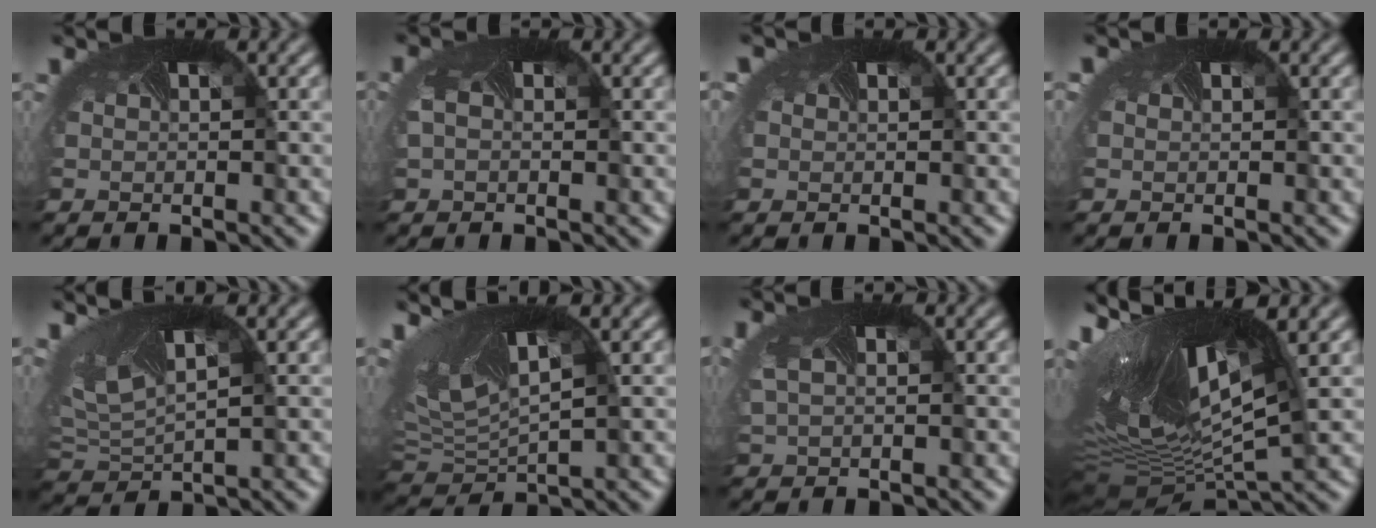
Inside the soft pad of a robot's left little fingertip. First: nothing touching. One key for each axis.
{"total": 1.4, "fx": -0.4, "fy": 1.2, "fz": 0.7, "tx": -0.035, "ty": -0.008, "tz": 0.007}
{"total": 1.2, "fx": 0.2, "fy": 1.0, "fz": 0.5, "tx": -0.013, "ty": 0.001, "tz": 0.002}
{"total": 0.8, "fx": 0.1, "fy": 0.7, "fz": 0.4, "tx": -0.009, "ty": 0.003, "tz": 0.000}
{"total": 5.0, "fx": 1.8, "fy": 2.7, "fz": 3.9, "tx": -0.091, "ty": 0.003, "tz": 0.046}
{"total": 7.7, "fx": 2.0, "fy": 3.9, "fz": 6.3, "tx": -0.139, "ty": -0.011, "tz": 0.044}
{"total": 1.6, "fx": 0.3, "fy": 1.1, "fz": 1.2, "tx": -0.045, "ty": -0.004, "tz": 0.023}
{"total": 14.1, "fx": 1.5, "fy": 5.8, "fz": 12.7, "tx": -0.255, "ty": -0.018, "tz": 0.046}